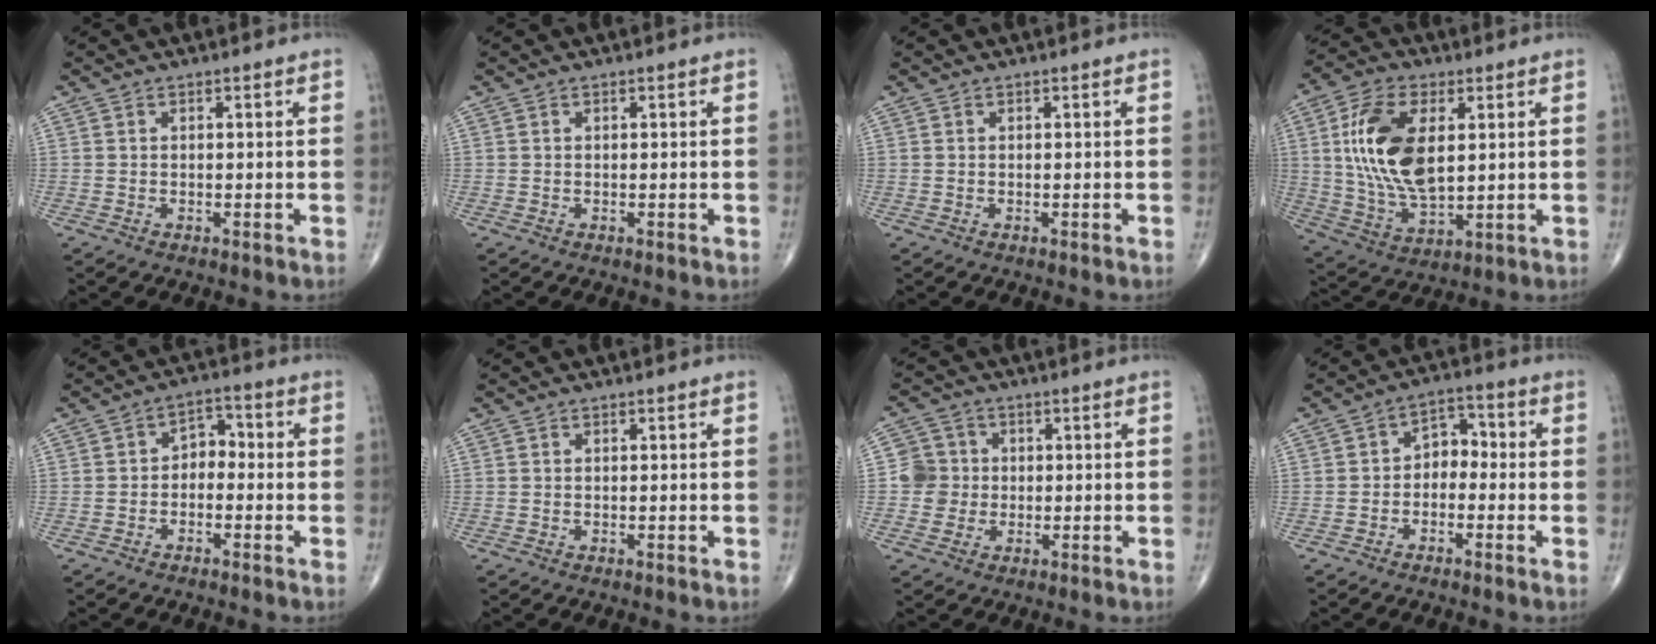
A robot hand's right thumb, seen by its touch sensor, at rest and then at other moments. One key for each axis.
{"total": 0.0}
{"total": 0.0}
{"total": 16.7, "fx": 3.4, "fy": 8.7, "fz": 13.8, "tx": -0.262, "ty": -0.010, "tz": 0.068}
{"total": 4.3, "fx": -0.9, "fy": 3.1, "fz": 2.9, "tx": -0.024, "ty": 0.026, "tz": -0.029}
{"total": 0.0}
{"total": 5.0, "fx": -0.1, "fy": 4.9, "fz": 0.6, "tx": 0.019, "ty": 0.010, "tz": -0.011}
{"total": 5.2, "fx": -1.1, "fy": 3.7, "fz": 3.4, "tx": -0.029, "ty": 0.031, "tz": -0.033}